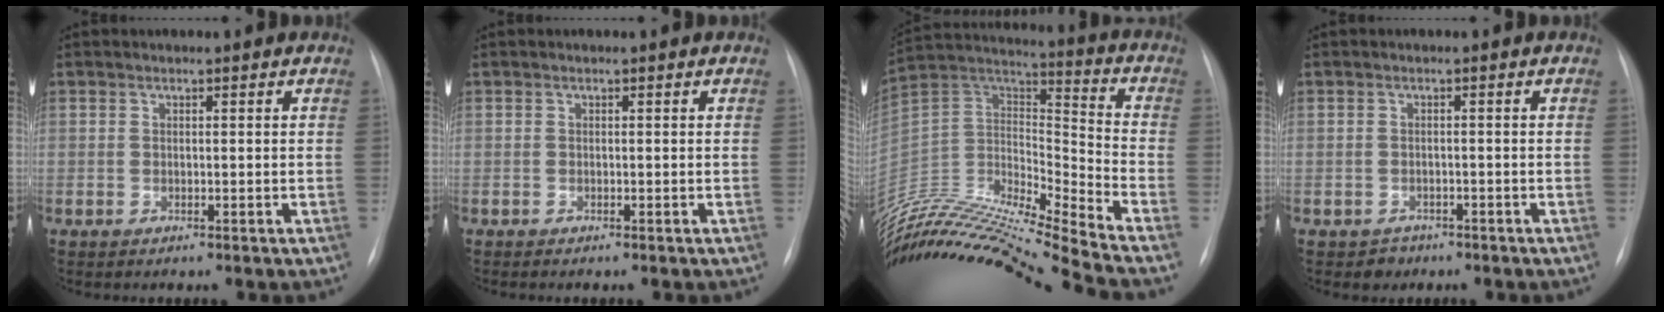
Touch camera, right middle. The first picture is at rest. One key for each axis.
{"total": 0.0}
{"total": 28.5, "fx": -26.1, "fy": -1.0, "fz": 11.5, "tx": -0.256, "ty": -0.021, "tz": -0.450}
{"total": 1.7, "fx": -1.1, "fy": 1.3, "fz": -0.2, "tx": 0.001, "ty": 0.006, "tz": -0.016}